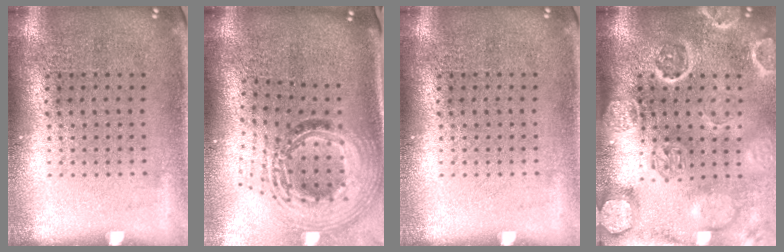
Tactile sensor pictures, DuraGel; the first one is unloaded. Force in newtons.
{"total": 2.1, "press": 1.6, "slide": 1.3}
{"total": 0.0}
{"total": 4.1, "press": 3.5, "slide": 2.1}